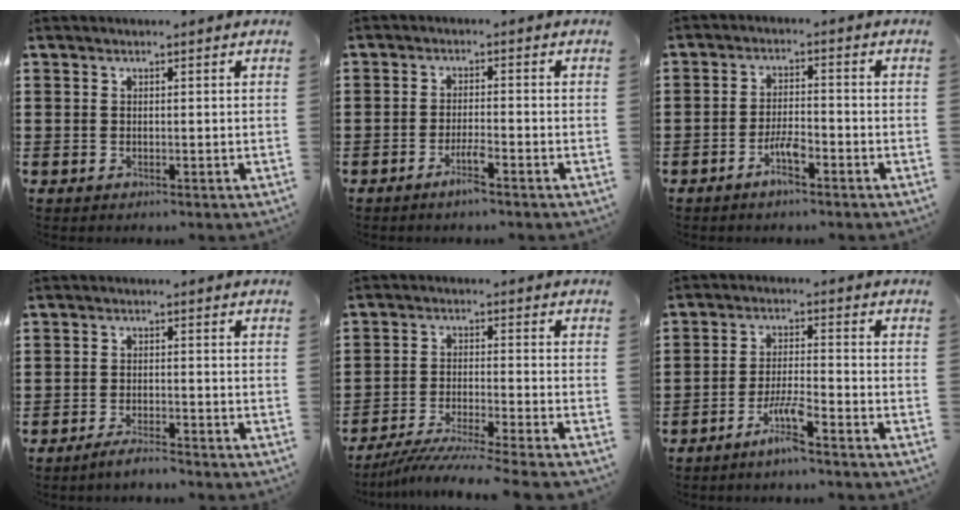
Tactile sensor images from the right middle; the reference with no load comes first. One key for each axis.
{"total": 3.0, "fx": -2.1, "fy": 0.1, "fz": 2.2, "tx": -0.043, "ty": 0.001, "tz": -0.040}
{"total": 4.1, "fx": -2.5, "fy": 1.0, "fz": 3.1, "tx": -0.066, "ty": 0.003, "tz": -0.050}
{"total": 2.6, "fx": -2.4, "fy": 0.1, "fz": 1.0, "tx": -0.017, "ty": 0.003, "tz": -0.046}
{"total": 5.5, "fx": -5.1, "fy": -0.5, "fz": 2.1, "tx": -0.047, "ty": -0.023, "tz": -0.102}
{"total": 5.0, "fx": -3.6, "fy": 0.3, "fz": 3.5, "tx": -0.072, "ty": -0.005, "tz": -0.067}